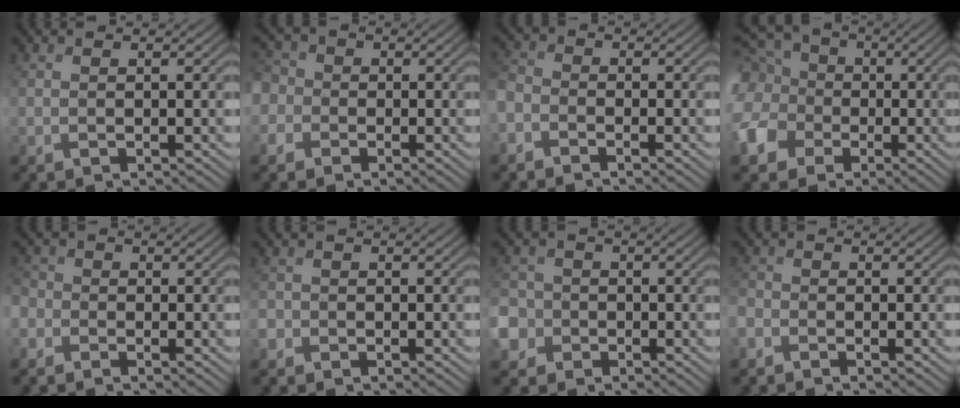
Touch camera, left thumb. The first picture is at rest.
{"total": 5.2, "force": [-1.3, 4.7, 1.7], "torque": [-0.064, 0.001, -0.048]}
{"total": 3.7, "force": [-2.6, 2.2, 1.5], "torque": [-0.045, -0.002, -0.068]}
{"total": 13.6, "force": [-0.3, 12.0, 6.5], "torque": [-0.227, -0.002, -0.026]}
{"total": 2.9, "force": [-1.4, 2.4, 0.7], "torque": [-0.026, -0.001, -0.042]}
{"total": 1.5, "force": [-0.9, 1.2, 0.2], "torque": [-0.003, -0.002, -0.023]}
{"total": 6.1, "force": [-2.4, 5.4, 1.7], "torque": [-0.055, -0.013, -0.071]}
{"total": 2.1, "force": [-1.6, 1.1, 0.6], "torque": [-0.018, -0.002, -0.044]}